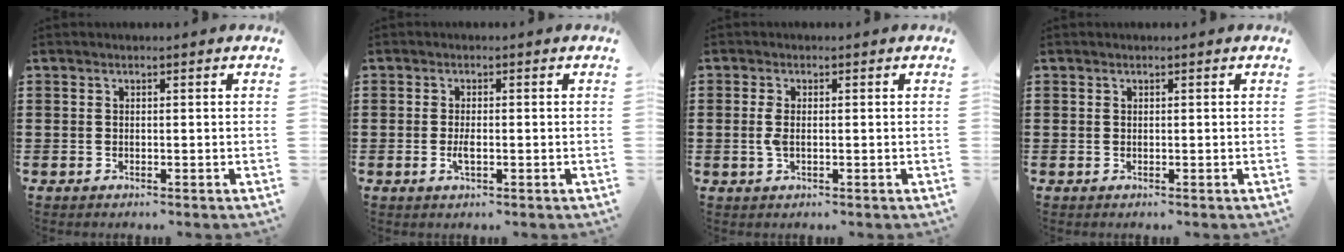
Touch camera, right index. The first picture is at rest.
{"total": 2.1, "force": [-0.4, 0.6, 2.0], "torque": [-0.044, -0.006, -0.009]}
{"total": 2.5, "force": [-0.1, 0.9, 2.3], "torque": [-0.067, -0.009, -0.009]}
{"total": 0.0}